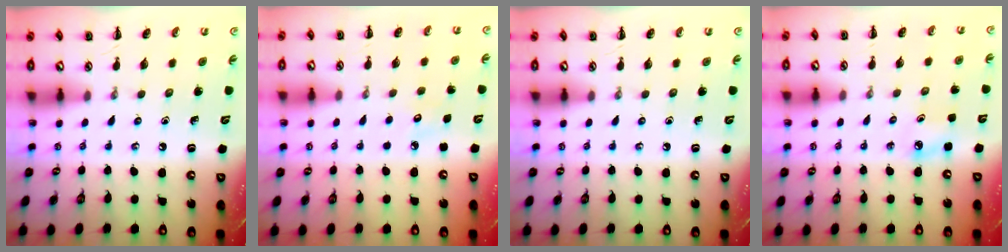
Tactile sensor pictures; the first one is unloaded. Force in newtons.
{"total": 3.9, "press": 3.8, "slide": 1.1}
{"total": 0.0}
{"total": 4.1, "press": 4.0, "slide": 1.0}